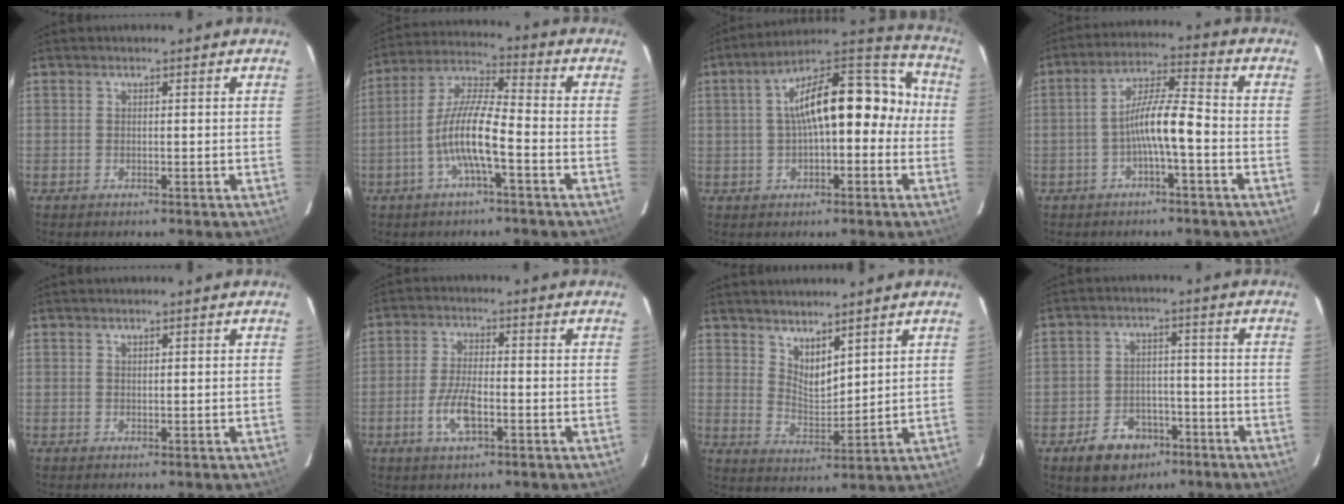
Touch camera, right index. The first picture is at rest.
{"total": 9.9, "force": [-3.7, 1.4, 9.1], "torque": [-0.193, 0.005, -0.074]}
{"total": 17.1, "force": [-0.3, 7.8, 15.2], "torque": [-0.240, 0.051, -0.008]}
{"total": 7.8, "force": [-2.6, 0.8, 7.3], "torque": [-0.147, 0.015, -0.046]}
{"total": 0.7, "force": [0.5, 0.2, 0.3], "torque": [-0.006, 0.002, 0.010]}
{"total": 6.7, "force": [-2.6, 2.6, 5.6], "torque": [-0.120, -0.004, -0.050]}
{"total": 6.3, "force": [4.9, 2.2, 3.2], "torque": [-0.048, -0.008, 0.092]}
{"total": 9.4, "force": [-5.5, 6.7, 3.6], "torque": [-0.089, 0.022, -0.069]}